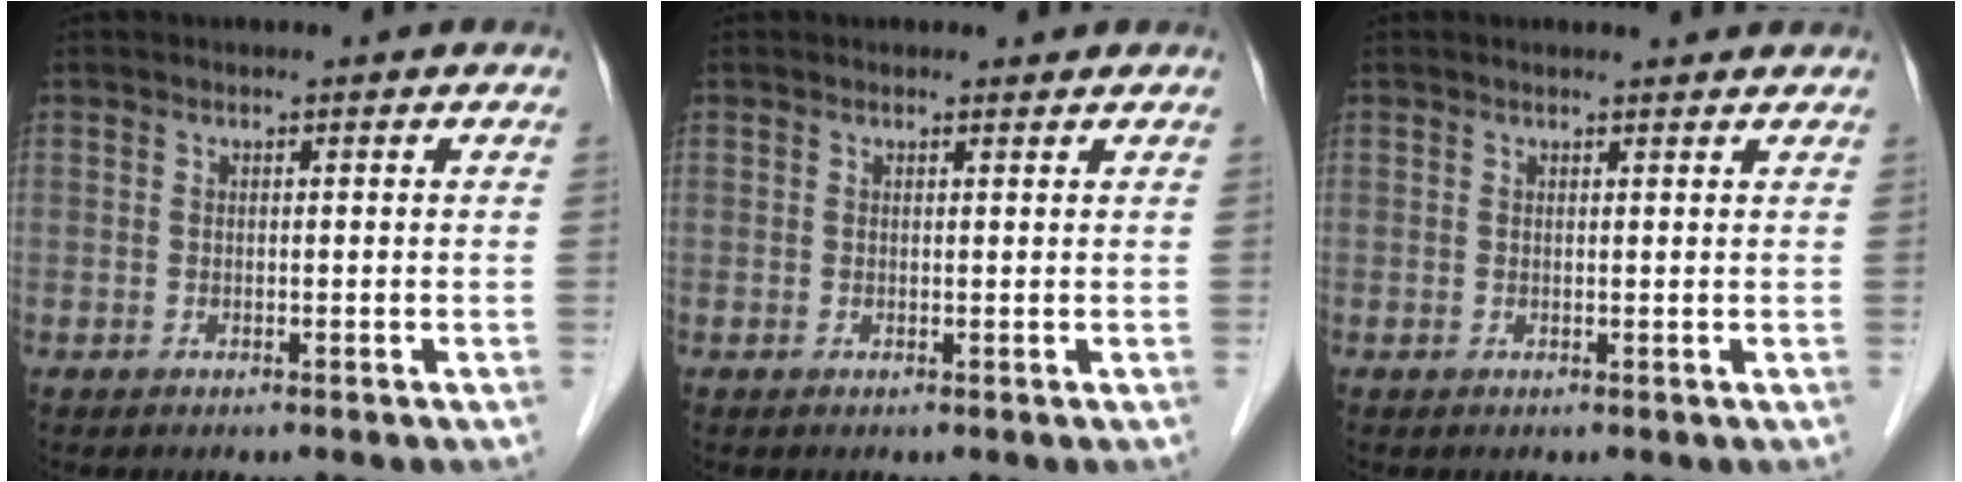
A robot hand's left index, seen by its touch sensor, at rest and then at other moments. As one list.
[{"total": 0.6, "force": [0.6, 0.2, 0.0], "torque": [-0.009, -0.004, 0.008]}, {"total": 2.6, "force": [2.5, 0.3, 0.5], "torque": [-0.013, 0.010, 0.028]}]